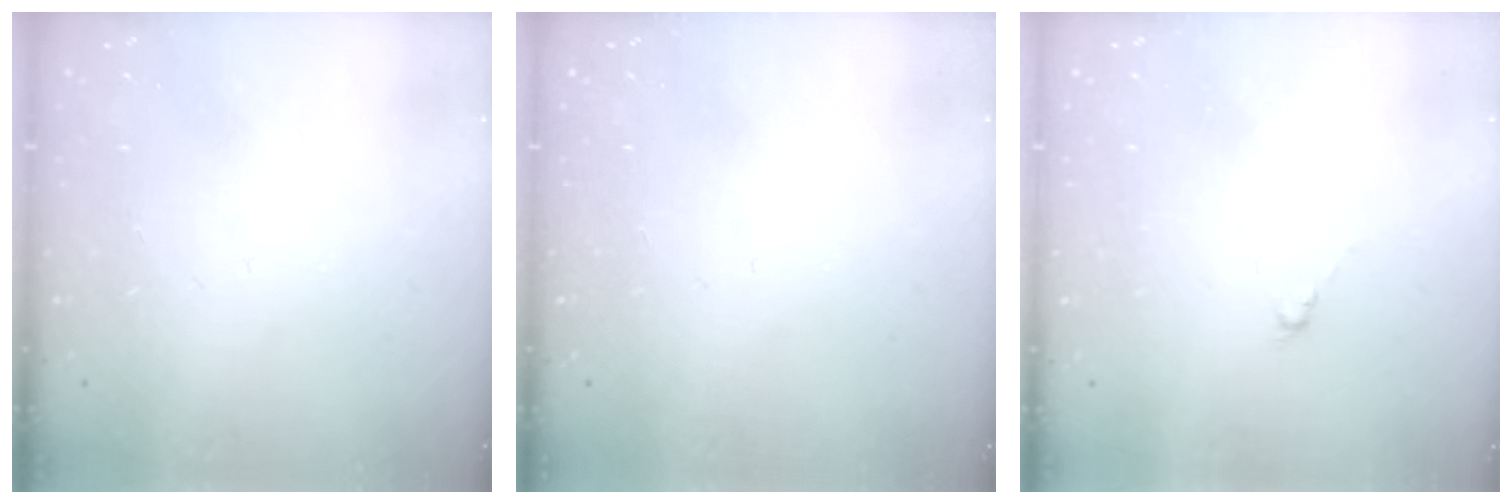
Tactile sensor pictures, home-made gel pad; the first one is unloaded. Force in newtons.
{"total": 0.0}
{"total": 0.0}